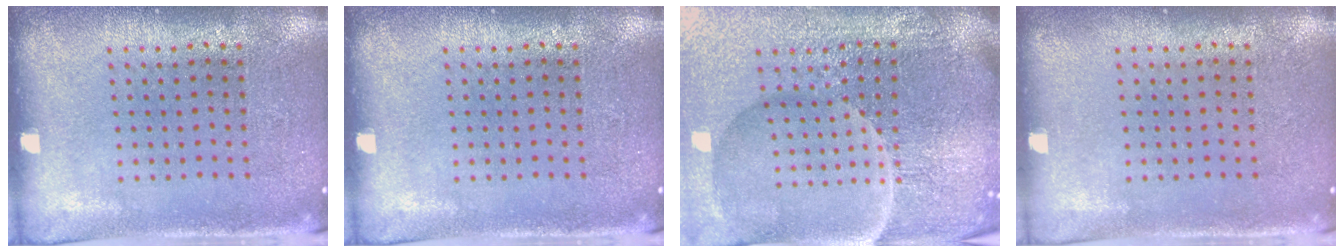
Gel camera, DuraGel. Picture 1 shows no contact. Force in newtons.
{"total": 0.0}
{"total": 6.0, "press": 5.5, "slide": 2.4}
{"total": 0.0}